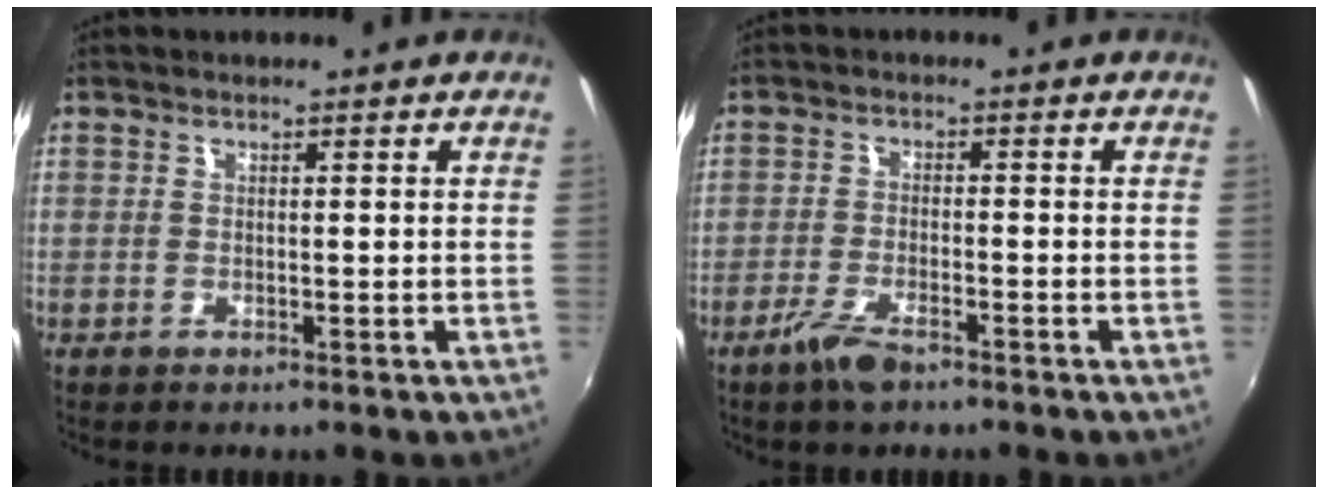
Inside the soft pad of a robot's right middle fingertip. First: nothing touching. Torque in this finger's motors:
{"motor_torque": [0.59, -0.37, 0.22, 0.07]}